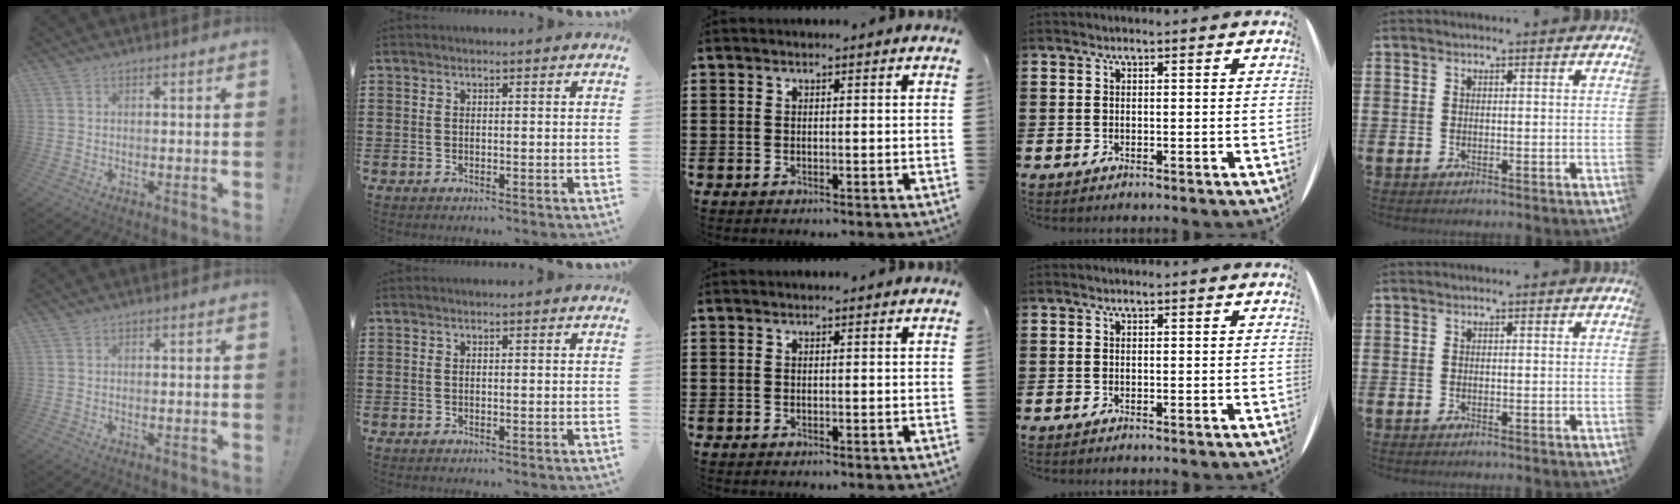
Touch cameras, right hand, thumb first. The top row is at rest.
{}